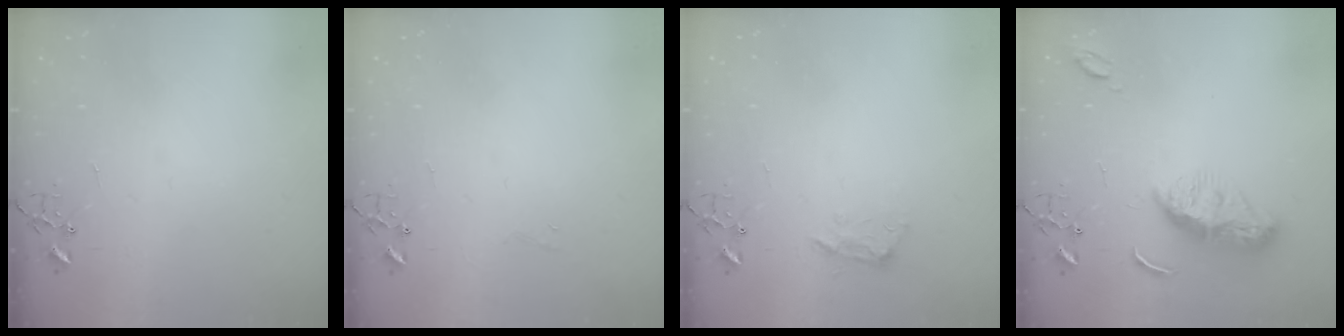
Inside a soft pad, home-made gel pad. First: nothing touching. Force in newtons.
{"total": 3.4, "press": 3.4, "slide": 0.3}
{"total": 9.0, "press": 8.9, "slide": 1.1}
{"total": 10.4, "press": 10.4, "slide": 0.1}